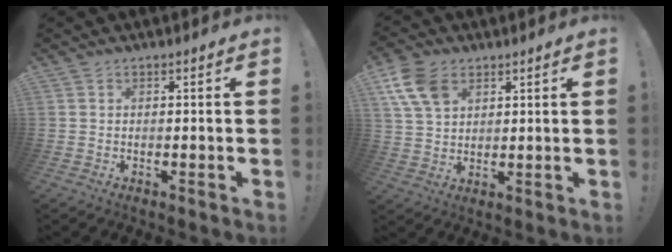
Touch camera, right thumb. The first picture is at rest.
{"total": 11.2, "force": [5.4, 7.5, 6.3], "torque": [-0.124, -0.014, 0.106]}